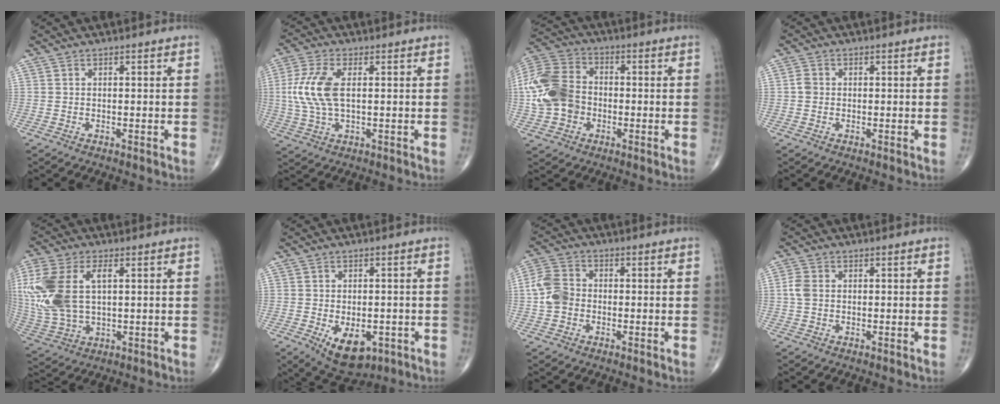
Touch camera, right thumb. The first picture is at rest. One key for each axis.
{"total": 9.6, "fx": 1.1, "fy": 4.5, "fz": 8.4, "tx": -0.206, "ty": 0.003, "tz": 0.023}
{"total": 14.2, "fx": -1.9, "fy": 11.0, "fz": 8.9, "tx": -0.179, "ty": 0.028, "tz": -0.044}
{"total": 1.6, "fx": -0.1, "fy": 1.3, "fz": 0.8, "tx": -0.012, "ty": 0.002, "tz": -0.003}
{"total": 17.6, "fx": 3.1, "fy": 10.0, "fz": 14.2, "tx": -0.340, "ty": -0.001, "tz": 0.062}
{"total": 9.0, "fx": -3.3, "fy": 5.2, "fz": 6.6, "tx": -0.085, "ty": 0.000, "tz": -0.035}
{"total": 6.4, "fx": -0.9, "fy": 5.0, "fz": 3.8, "tx": -0.074, "ty": 0.017, "tz": -0.028}
{"total": 2.8, "fx": 0.1, "fy": 2.0, "fz": 2.0, "tx": -0.052, "ty": 0.005, "tz": -0.001}